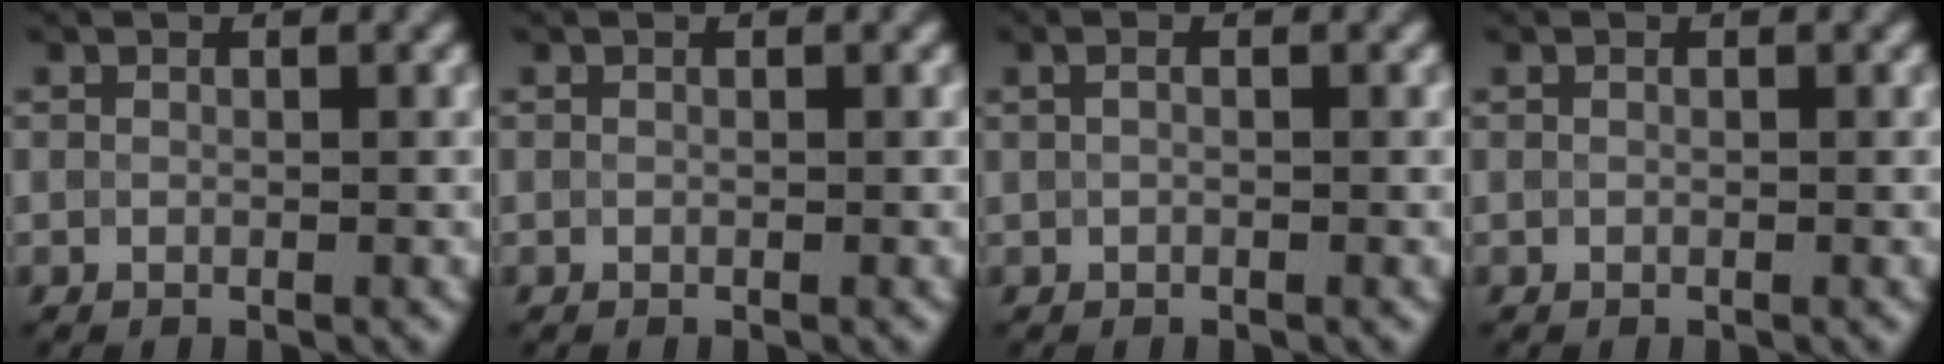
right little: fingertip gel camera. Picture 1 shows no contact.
{"total": 0.0}
{"total": 1.0, "force": [0.4, 0.4, 0.9], "torque": [-0.017, -0.002, 0.000]}
{"total": 0.0}